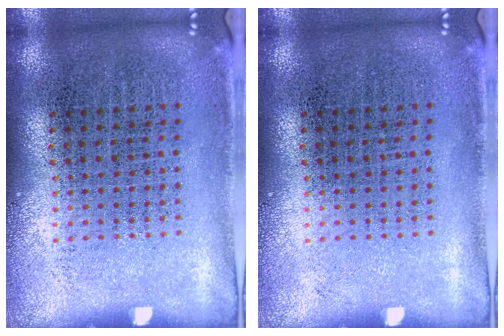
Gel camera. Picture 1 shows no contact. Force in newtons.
{"total": 0.0}